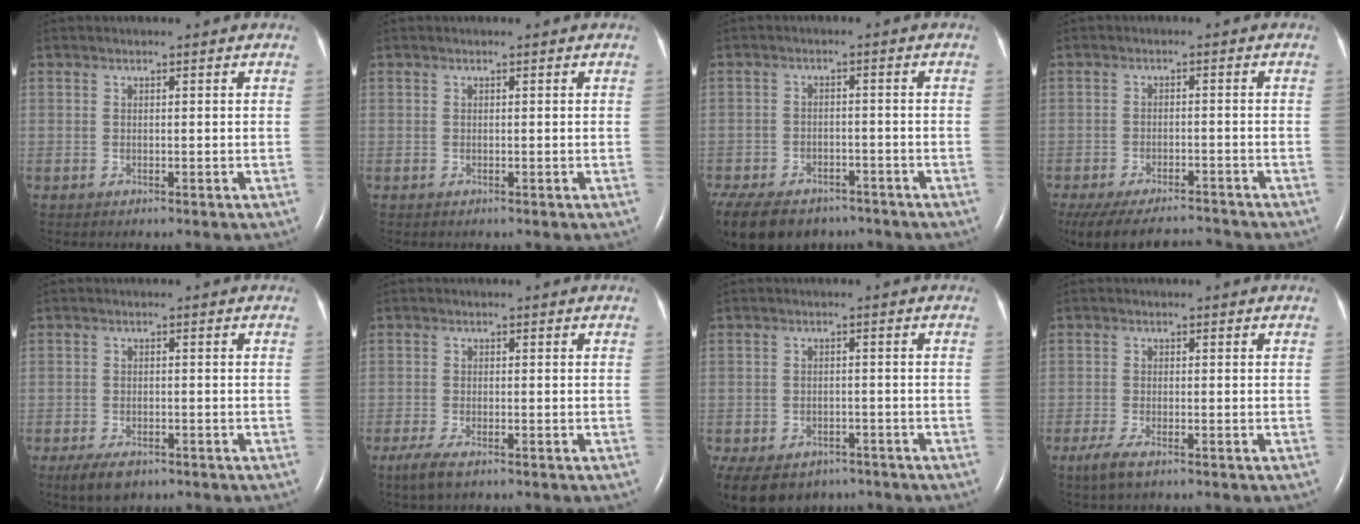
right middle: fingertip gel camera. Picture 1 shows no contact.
{"total": 0.0}
{"total": 18.8, "force": [-13.2, 10.6, 8.1], "torque": [-0.244, -0.027, -0.185]}
{"total": 11.6, "force": [-10.8, 2.3, 3.7], "torque": [-0.075, 0.000, -0.157]}
{"total": 4.0, "force": [-2.6, 1.8, 2.5], "torque": [-0.052, -0.007, -0.039]}
{"total": 3.7, "force": [-2.5, 0.9, 2.6], "torque": [-0.062, -0.010, -0.043]}
{"total": 17.2, "force": [-10.5, 11.9, 6.7], "torque": [-0.213, -0.010, -0.135]}
{"total": 3.1, "force": [-2.0, 0.7, 2.3], "torque": [-0.058, -0.008, -0.039]}